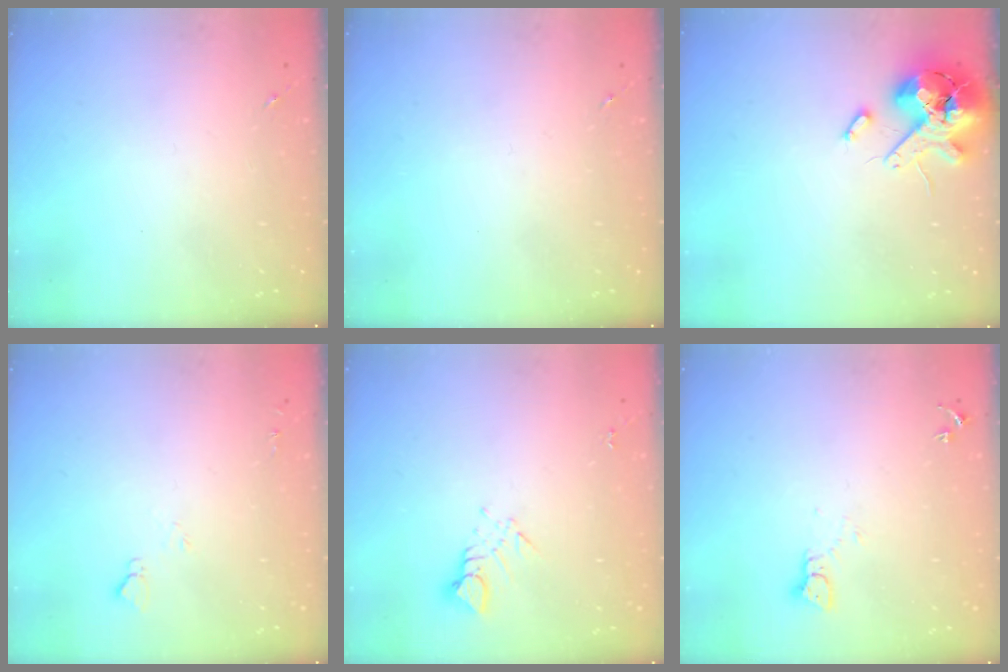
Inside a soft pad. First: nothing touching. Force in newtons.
{"total": 0.0}
{"total": 13.2, "press": 13.0, "slide": 2.2}
{"total": 4.9, "press": 4.9, "slide": 0.6}
{"total": 3.8, "press": 3.8, "slide": 0.2}
{"total": 3.2, "press": 3.2, "slide": 0.4}